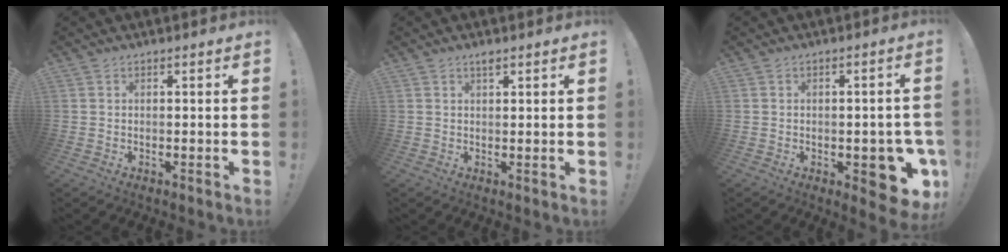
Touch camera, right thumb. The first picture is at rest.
{"total": 1.5, "force": [1.2, 0.3, 0.9], "torque": [-0.009, -0.002, 0.019]}
{"total": 10.1, "force": [-3.7, 5.0, 8.0], "torque": [-0.081, 0.019, -0.051]}